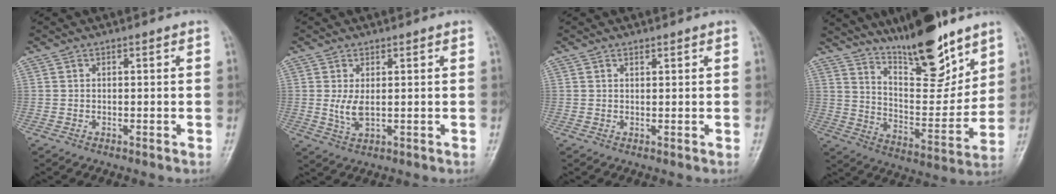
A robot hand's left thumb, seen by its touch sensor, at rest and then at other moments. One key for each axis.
{"total": 3.5, "fx": 0.4, "fy": 1.6, "fz": 3.1, "tx": -0.065, "ty": -0.009, "tz": 0.016}
{"total": 0.8, "fx": 0.7, "fy": 0.4, "fz": 0.4, "tx": -0.003, "ty": -0.004, "tz": 0.010}
{"total": 18.8, "fx": 14.2, "fy": 5.4, "fz": 11.0, "tx": -0.129, "ty": -0.095, "tz": 0.242}